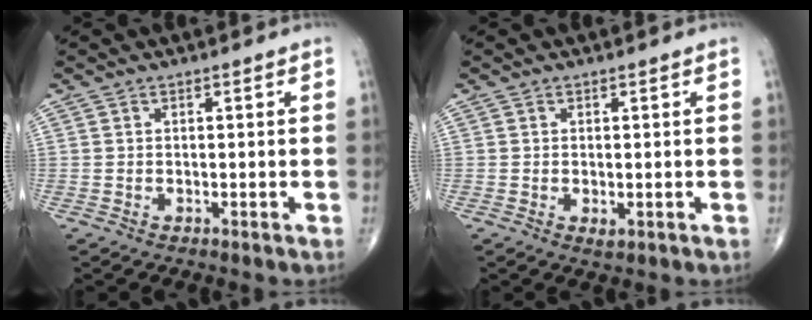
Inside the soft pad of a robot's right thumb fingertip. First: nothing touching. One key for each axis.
{"total": 1.2, "fx": -0.2, "fy": 0.6, "fz": 1.0, "tx": -0.014, "ty": -0.003, "tz": 0.001}